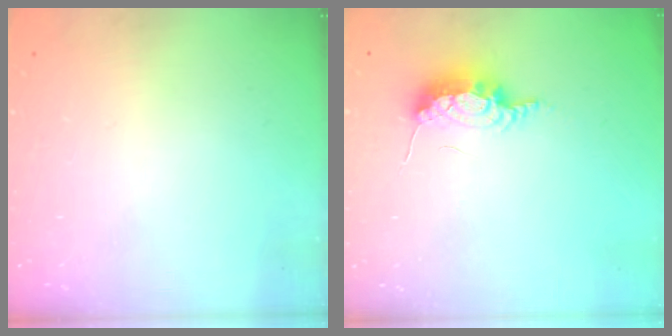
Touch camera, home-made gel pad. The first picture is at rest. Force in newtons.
{"total": 7.6, "press": 7.6, "slide": 0.3}